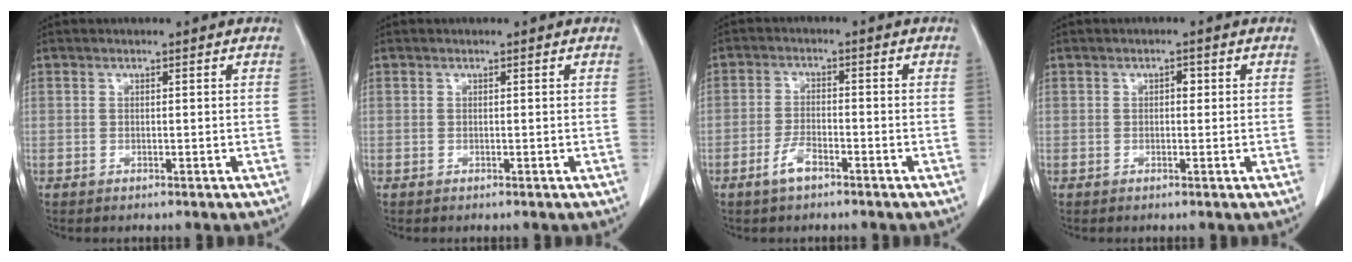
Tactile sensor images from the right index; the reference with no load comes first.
{"total": 0.0}
{"total": 3.5, "force": [-2.3, 1.1, 2.5], "torque": [-0.049, 0.002, -0.042]}
{"total": 1.2, "force": [0.2, 0.7, 0.9], "torque": [-0.009, 0.004, 0.001]}